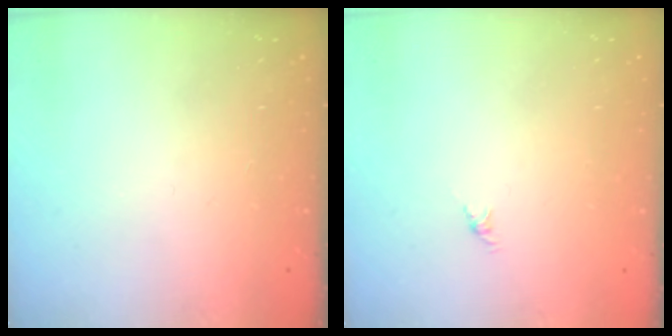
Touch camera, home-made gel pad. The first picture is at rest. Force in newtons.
{"total": 0.0}